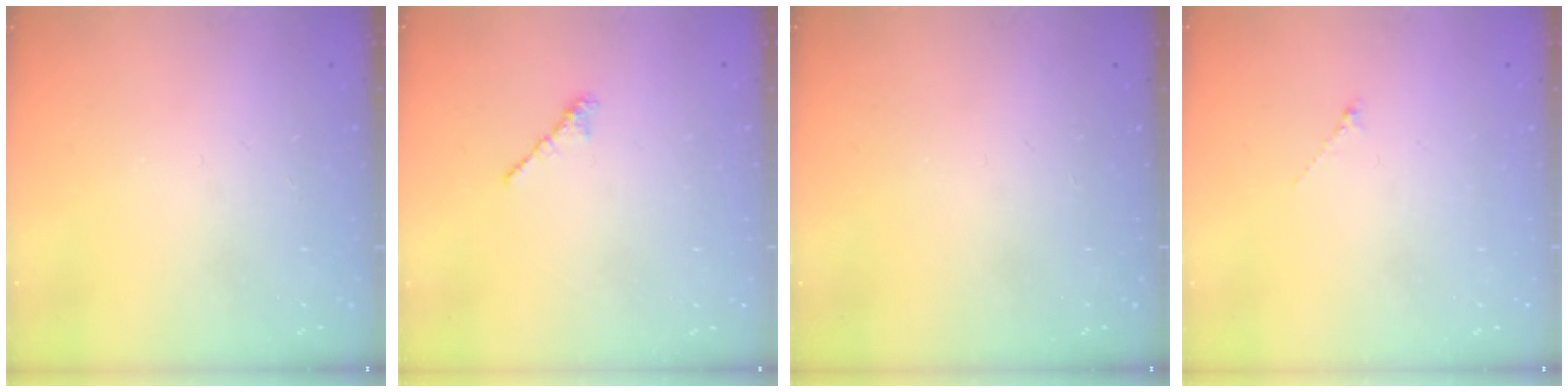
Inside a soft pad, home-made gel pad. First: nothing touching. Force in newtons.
{"total": 2.4, "press": 2.3, "slide": 0.7}
{"total": 0.0}
{"total": 0.6, "press": 0.5, "slide": 0.3}